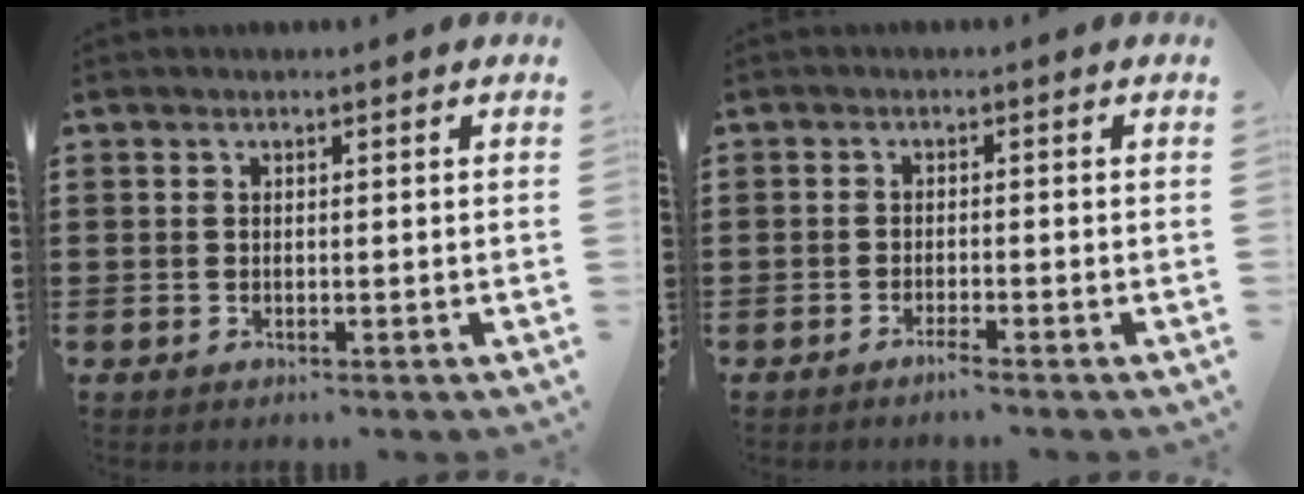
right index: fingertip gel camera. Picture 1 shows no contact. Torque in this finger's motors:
{"motor_torque": [0.00, -0.05, 0.08, 0.01]}